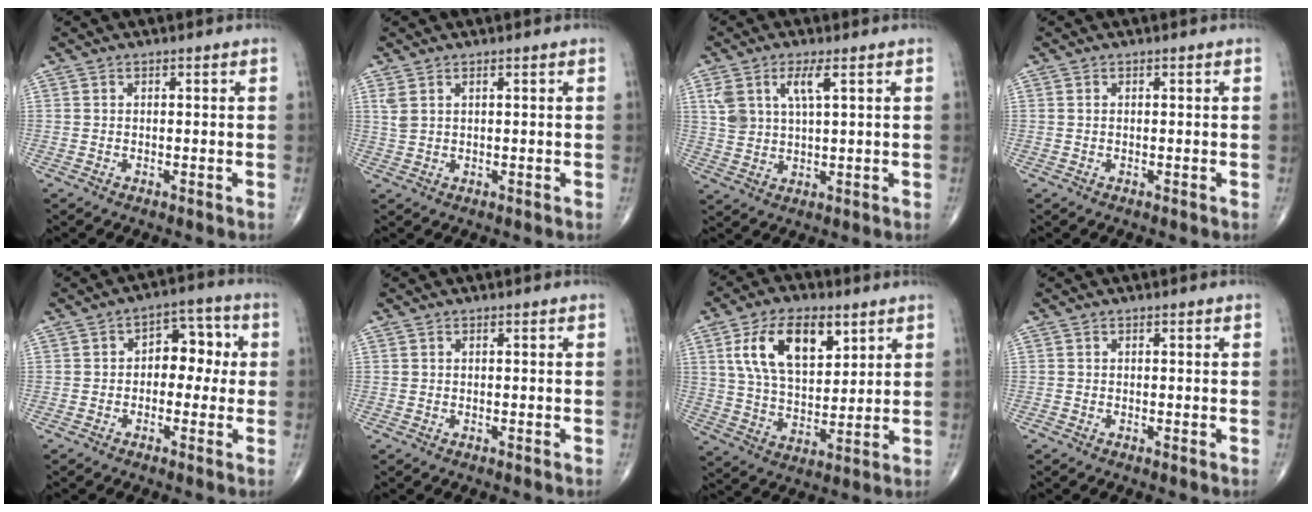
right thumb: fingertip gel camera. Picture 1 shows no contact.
{"total": 2.0, "force": [1.2, 0.7, 1.5], "torque": [-0.039, 0.004, 0.033]}
{"total": 6.5, "force": [2.8, 2.4, 5.4], "torque": [-0.115, -0.007, 0.061]}
{"total": 0.0}
{"total": 7.5, "force": [0.3, 5.0, 5.5], "torque": [-0.034, 0.028, -0.005]}
{"total": 0.0}
{"total": 15.2, "force": [6.4, 8.1, 11.1], "torque": [-0.178, -0.019, 0.123]}
{"total": 0.0}